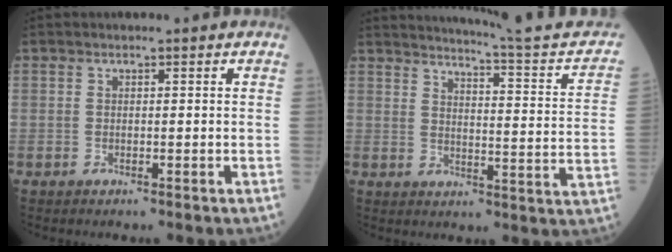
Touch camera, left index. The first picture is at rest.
{"total": 17.1, "force": [16.2, -0.8, 5.5], "torque": [-0.079, -0.072, 0.189]}